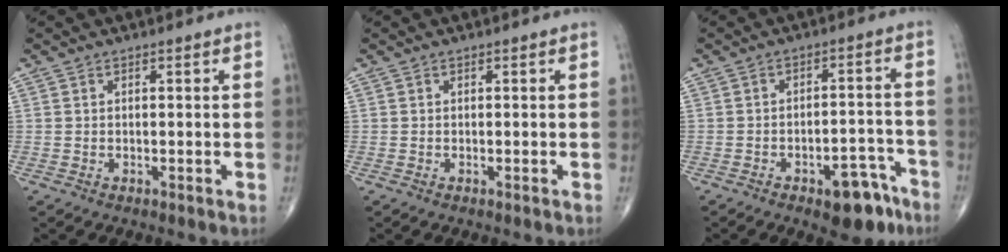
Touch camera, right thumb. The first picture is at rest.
{"total": 0.0}
{"total": 9.3, "force": [-5.7, 4.2, 5.9], "torque": [-0.052, 0.049, -0.072]}